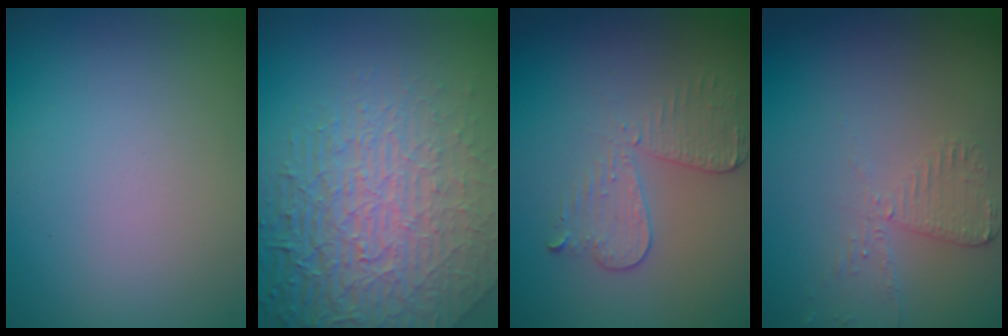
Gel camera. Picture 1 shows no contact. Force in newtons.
{"total": 8.7, "press": 5.9, "slide": 6.4}
{"total": 3.2, "press": 2.9, "slide": 1.3}
{"total": 1.9, "press": 1.9, "slide": 0.4}